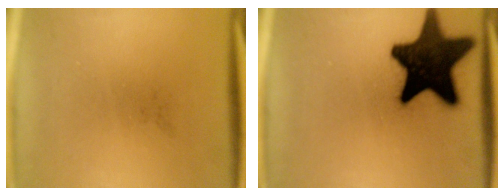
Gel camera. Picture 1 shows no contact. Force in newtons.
{"total": 19.2}